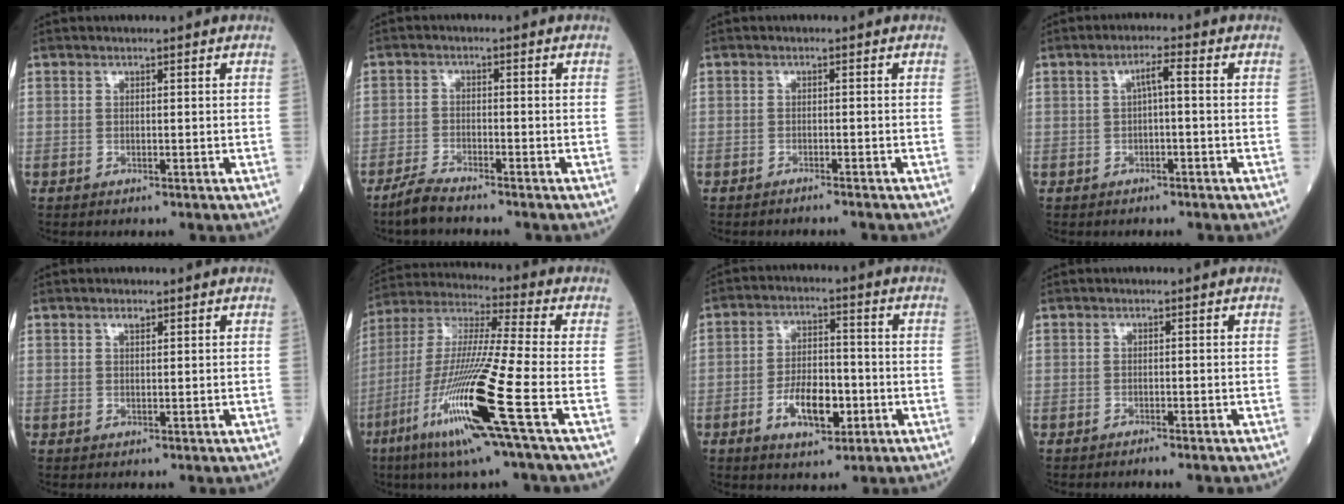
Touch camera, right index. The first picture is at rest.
{"total": 3.5, "force": [-3.2, 0.1, 1.4], "torque": [-0.035, -0.011, -0.065]}
{"total": 2.6, "force": [-2.4, -0.3, 0.9], "torque": [-0.012, 0.002, -0.030]}
{"total": 2.5, "force": [0.0, 0.3, 2.5], "torque": [-0.042, 0.011, 0.000]}
{"total": 1.0, "force": [0.7, 0.4, 0.7], "torque": [-0.013, 0.000, 0.011]}
{"total": 19.4, "force": [-7.8, -0.9, 17.8], "torque": [-0.383, -0.038, -0.157]}
{"total": 8.3, "force": [-3.0, 3.6, 6.9], "torque": [-0.128, 0.005, -0.051]}
{"total": 1.9, "force": [-1.7, -0.1, 1.0], "torque": [-0.011, 0.000, -0.020]}